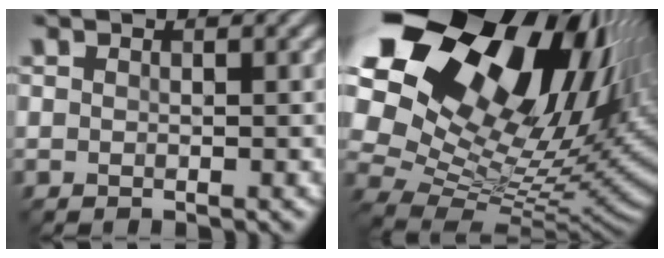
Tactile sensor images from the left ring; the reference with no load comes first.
{"total": 19.3, "force": [8.9, 11.5, 12.7], "torque": [-0.224, 0.027, 0.162]}